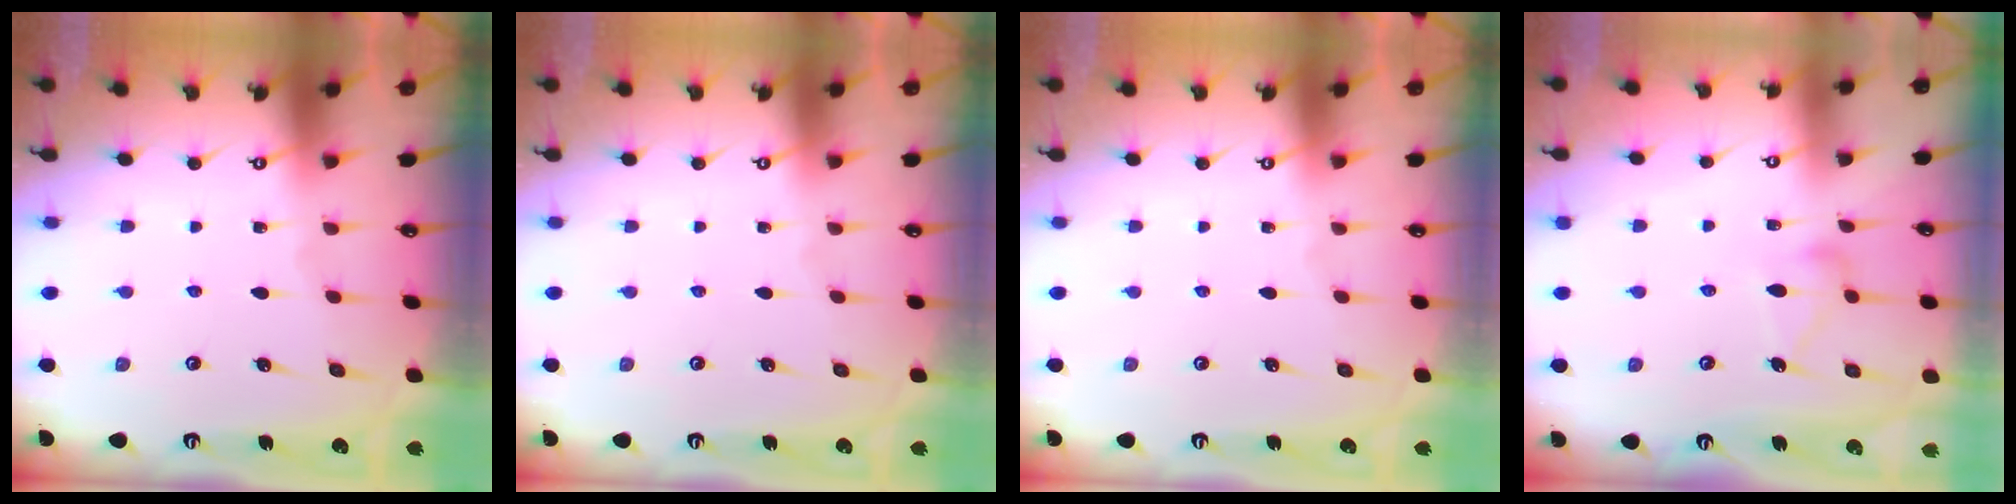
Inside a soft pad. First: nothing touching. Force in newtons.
{"total": 0.0}
{"total": 0.0}
{"total": 11.8, "press": 11.8, "slide": 0.5}